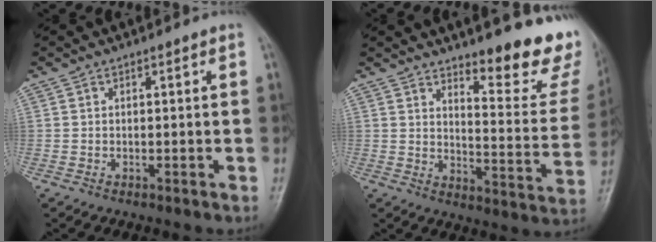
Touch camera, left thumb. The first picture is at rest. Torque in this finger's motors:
{"motor_torque": [0.52, 0.19, 0.02, -1.13, 0.09]}